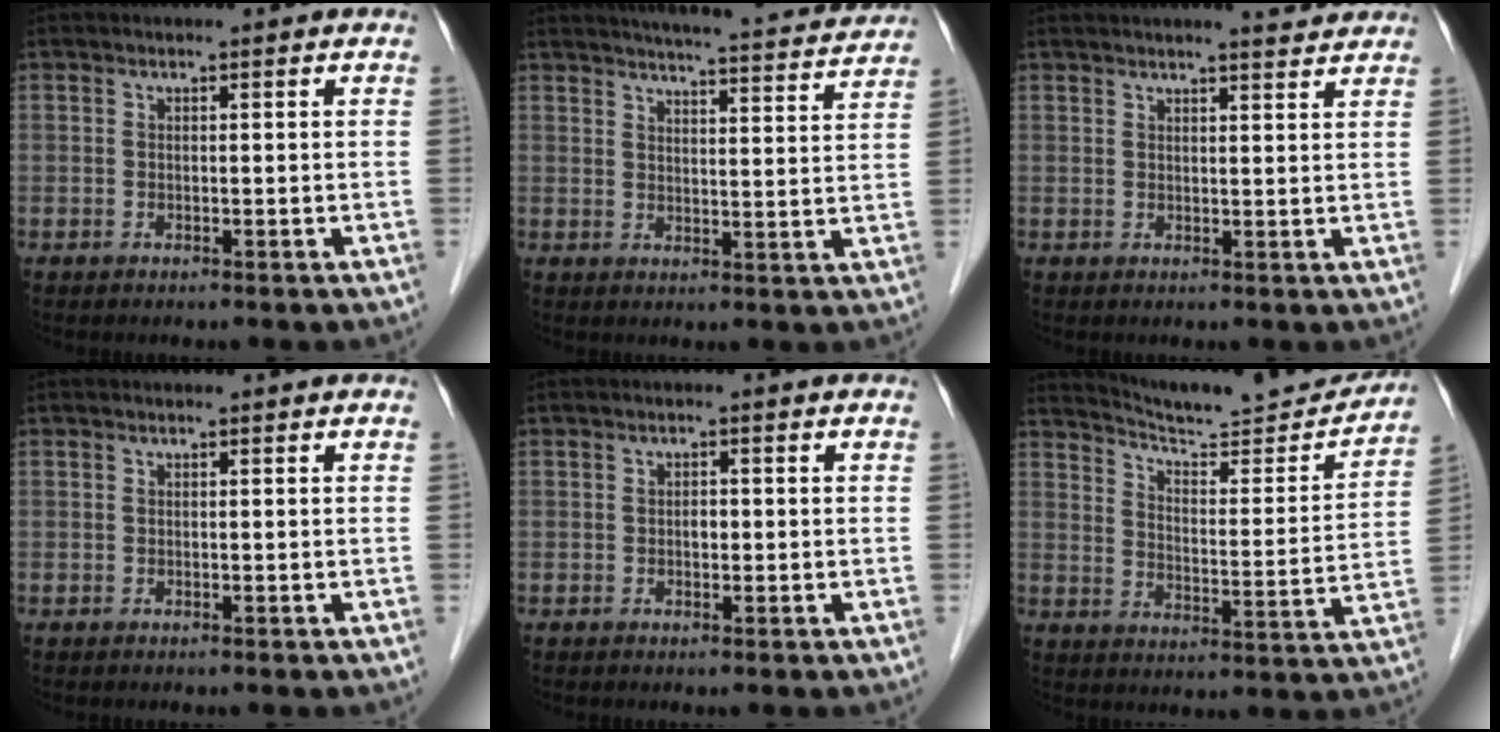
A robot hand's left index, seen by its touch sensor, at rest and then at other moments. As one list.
[{"total": 17.9, "force": [16.9, 1.2, 6.0], "torque": [-0.087, -0.018, 0.204]}, {"total": 4.3, "force": [4.0, 0.2, 1.5], "torque": [-0.026, 0.006, 0.046]}, {"total": 0.0}, {"total": 1.2, "force": [-0.2, 0.7, 0.9], "torque": [-0.014, 0.002, -0.004]}, {"total": 18.0, "force": [17.4, 0.8, 4.7], "torque": [-0.073, -0.051, 0.238]}]